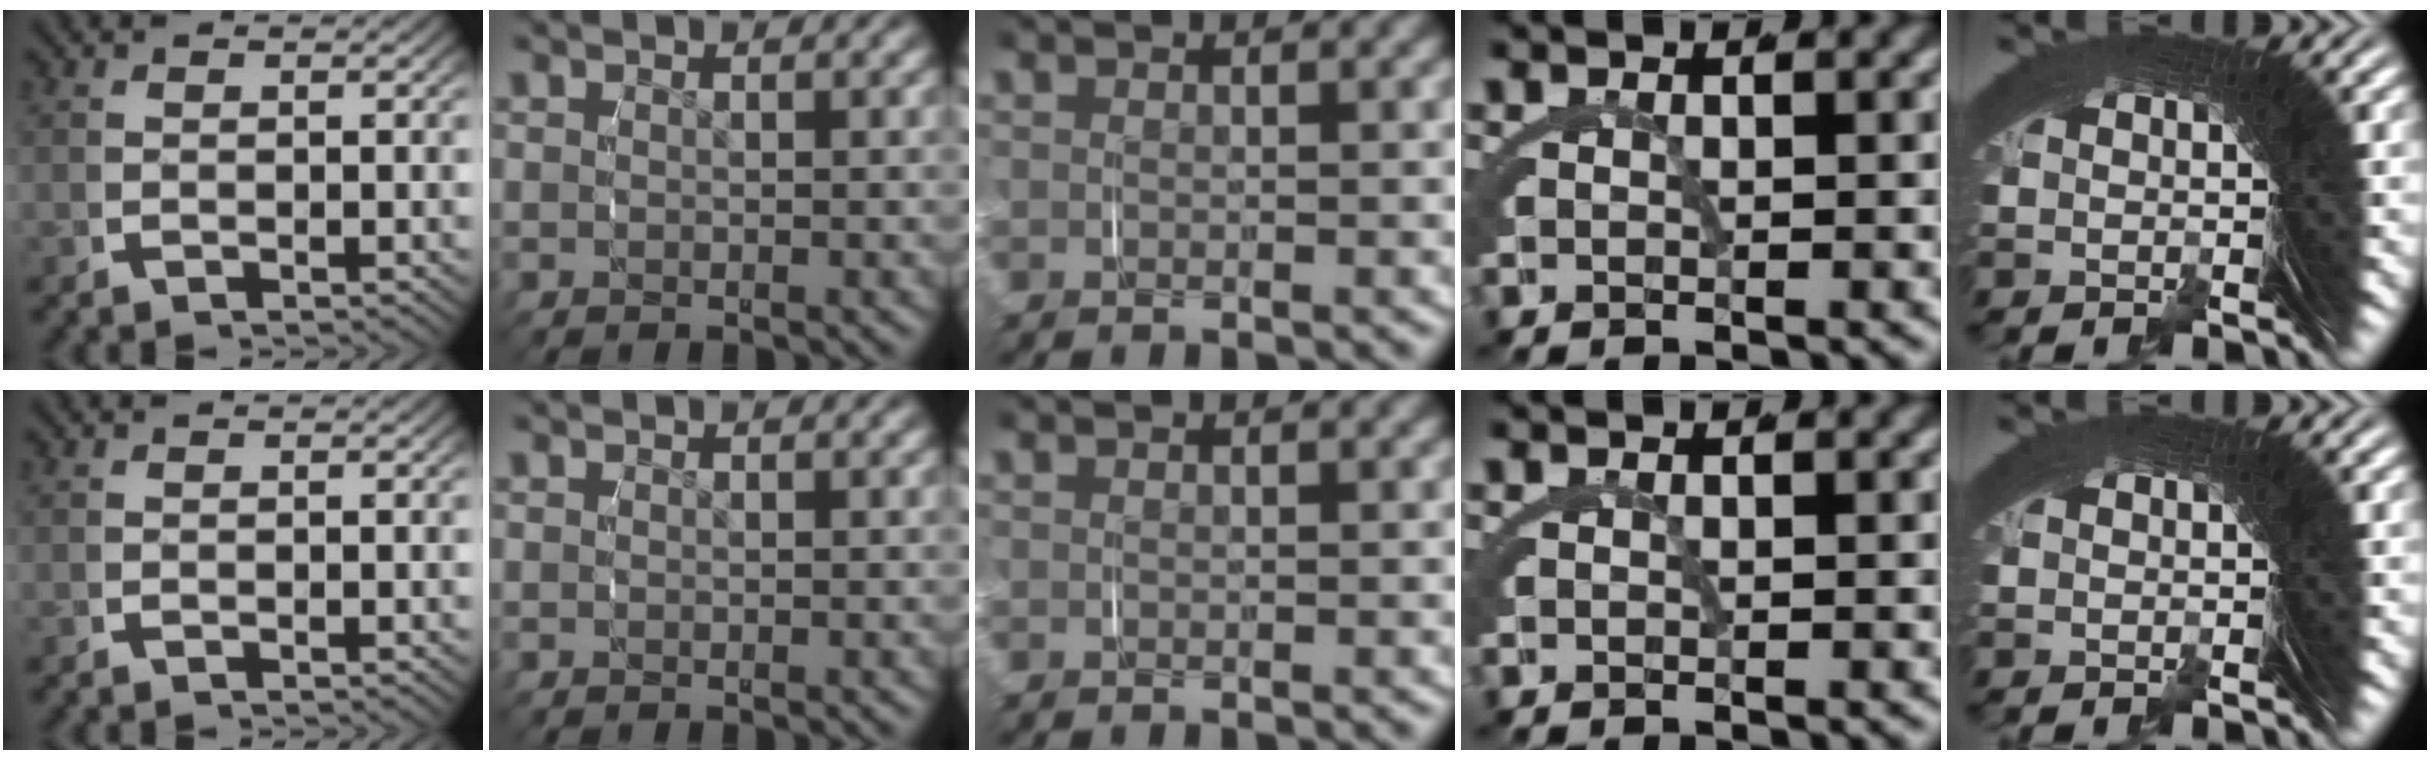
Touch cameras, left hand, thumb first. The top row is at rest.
{}